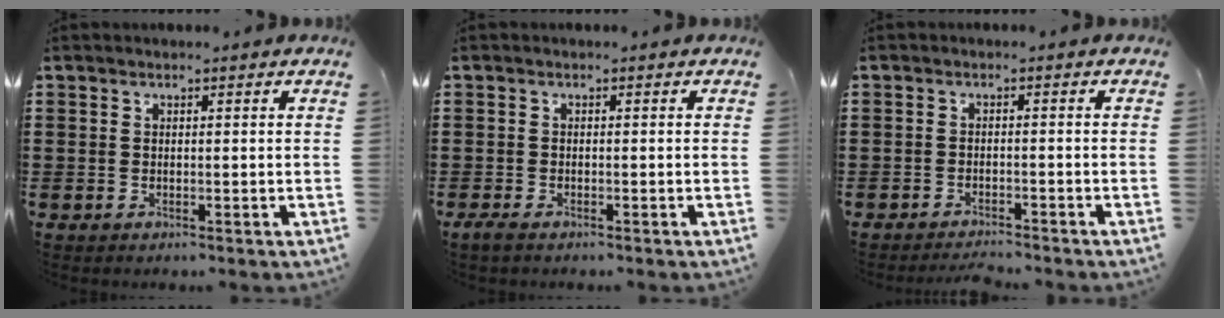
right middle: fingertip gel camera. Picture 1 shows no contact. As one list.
[{"total": 0.9, "force": [-0.7, 0.3, 0.5], "torque": [-0.012, -0.002, -0.014]}, {"total": 1.9, "force": [-1.9, 0.0, 0.2], "torque": [-0.008, 0.001, -0.038]}]